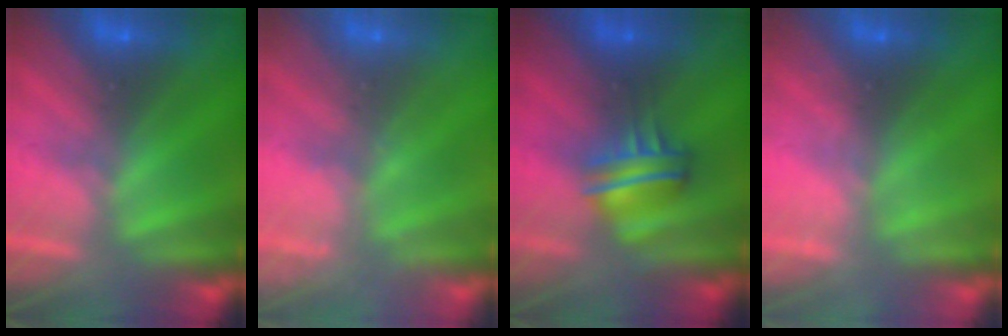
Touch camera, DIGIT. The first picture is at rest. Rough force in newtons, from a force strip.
{"total": 2.4}
{"total": 4.7}
{"total": 2.2}